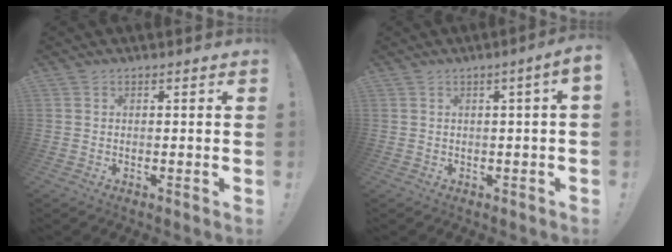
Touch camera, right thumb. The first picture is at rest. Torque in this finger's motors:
{"motor_torque": [-0.05, -0.04, 0.28, -0.06, 0.15]}